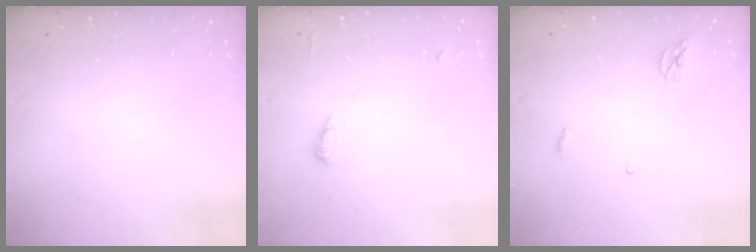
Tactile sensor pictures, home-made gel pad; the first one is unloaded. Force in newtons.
{"total": 5.5, "press": 5.4, "slide": 1.0}
{"total": 3.6, "press": 3.6, "slide": 0.3}